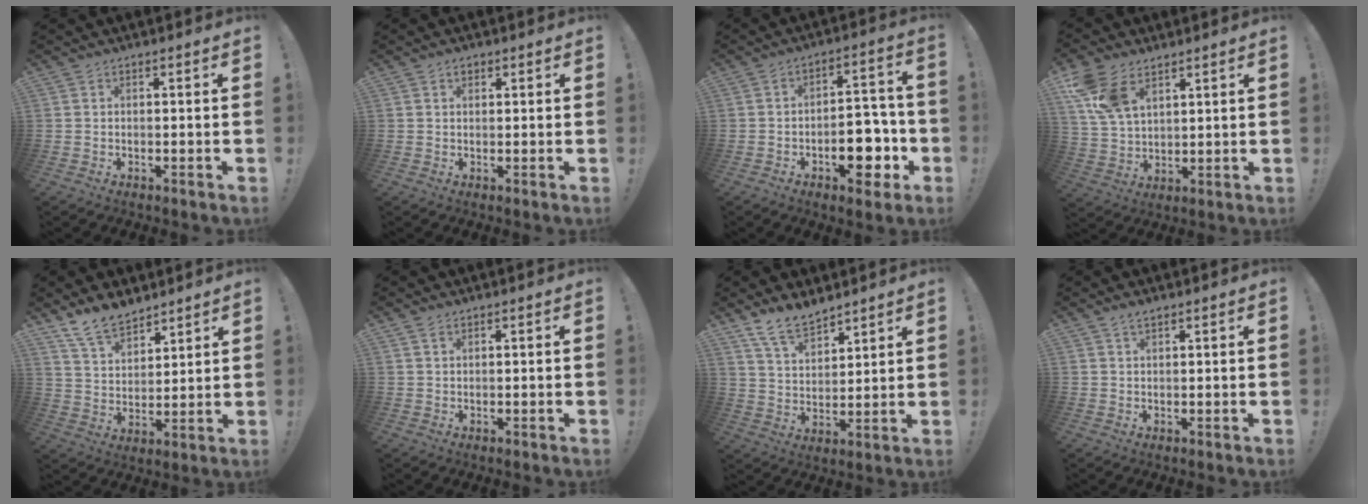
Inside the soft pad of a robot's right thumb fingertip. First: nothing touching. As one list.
[{"total": 1.3, "force": [0.7, 1.0, 0.5], "torque": [-0.004, 0.000, 0.010]}, {"total": 13.5, "force": [-5.2, 7.4, 10.0], "torque": [-0.109, 0.038, -0.080]}, {"total": 11.6, "force": [6.6, 6.8, 6.5], "torque": [-0.137, -0.014, 0.132]}, {"total": 11.0, "force": [9.2, 4.8, 3.5], "torque": [-0.069, -0.061, 0.180]}, {"total": 1.1, "force": [0.7, 0.6, 0.7], "torque": [-0.013, 0.002, 0.013]}, {"total": 10.1, "force": [8.5, 4.0, 3.7], "torque": [-0.077, -0.052, 0.167]}, {"total": 1.8, "force": [1.3, 0.6, 1.1], "torque": [-0.021, -0.002, 0.023]}]